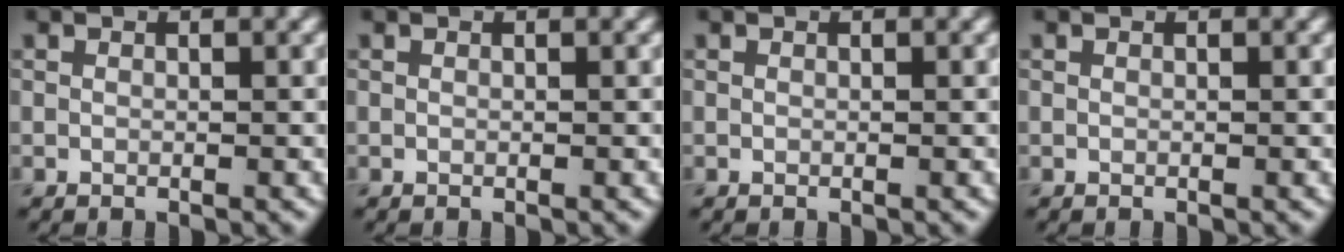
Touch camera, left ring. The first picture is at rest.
{"total": 0.0}
{"total": 0.0}
{"total": 0.0}